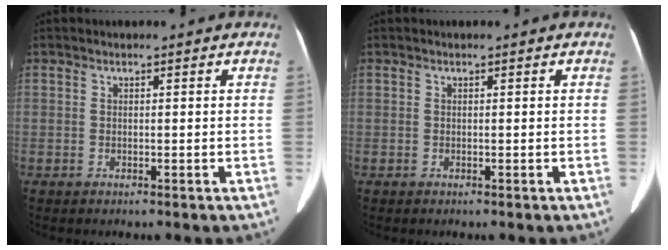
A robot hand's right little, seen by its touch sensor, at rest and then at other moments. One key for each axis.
{"total": 0.0}